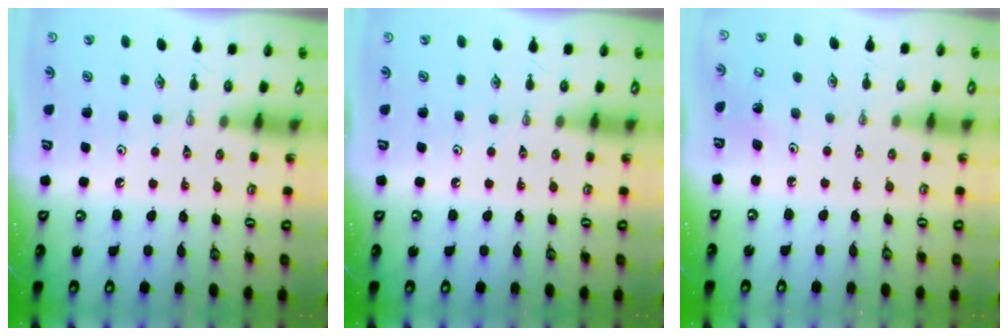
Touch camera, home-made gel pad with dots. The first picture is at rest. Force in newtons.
{"total": 0.0}
{"total": 3.0, "press": 2.9, "slide": 0.3}